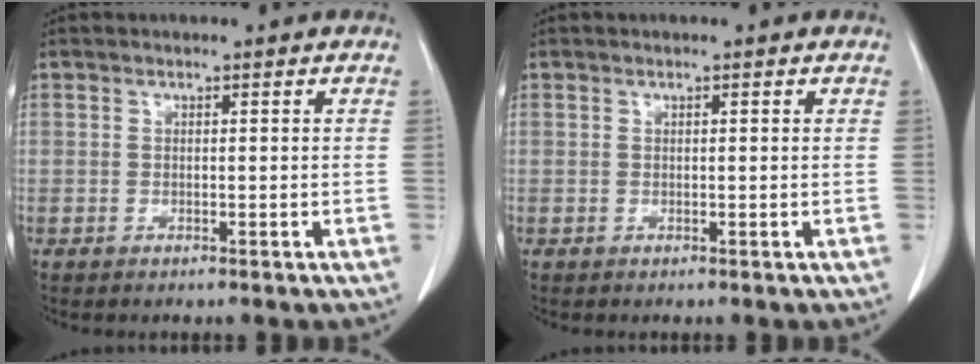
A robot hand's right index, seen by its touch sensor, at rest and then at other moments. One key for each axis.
{"total": 0.7, "fx": 0.3, "fy": 0.3, "fz": 0.6, "tx": -0.015, "ty": 0.003, "tz": 0.006}